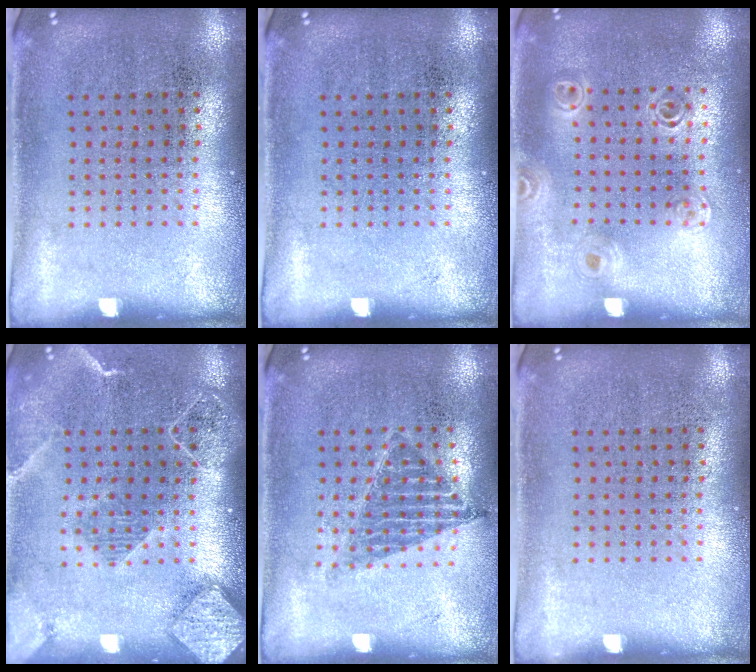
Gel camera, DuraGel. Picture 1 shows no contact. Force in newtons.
{"total": 0.0}
{"total": 1.1, "press": 1.1, "slide": 0.2}
{"total": 2.3, "press": 2.0, "slide": 1.1}
{"total": 0.9, "press": 0.8, "slide": 0.4}
{"total": 0.0}